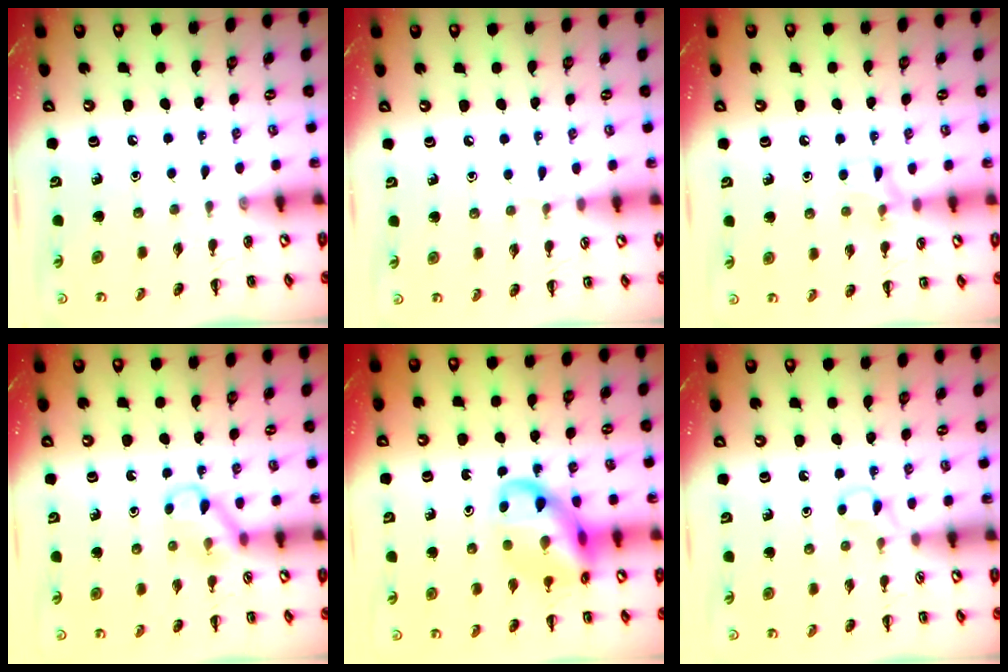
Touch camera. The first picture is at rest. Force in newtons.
{"total": 3.0, "press": 2.8, "slide": 1.1}
{"total": 6.5, "press": 6.1, "slide": 2.3}
{"total": 5.7, "press": 5.6, "slide": 1.4}
{"total": 13.6, "press": 13.4, "slide": 2.6}
{"total": 2.6, "press": 2.5, "slide": 0.9}